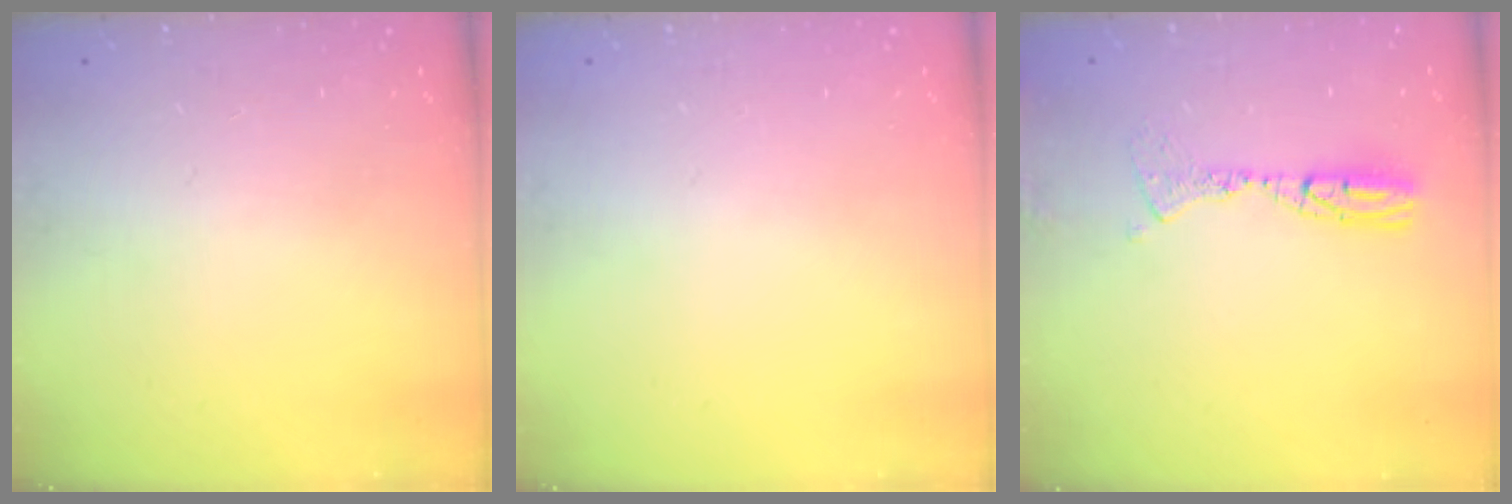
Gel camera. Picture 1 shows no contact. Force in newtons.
{"total": 0.0}
{"total": 9.6, "press": 9.5, "slide": 1.9}